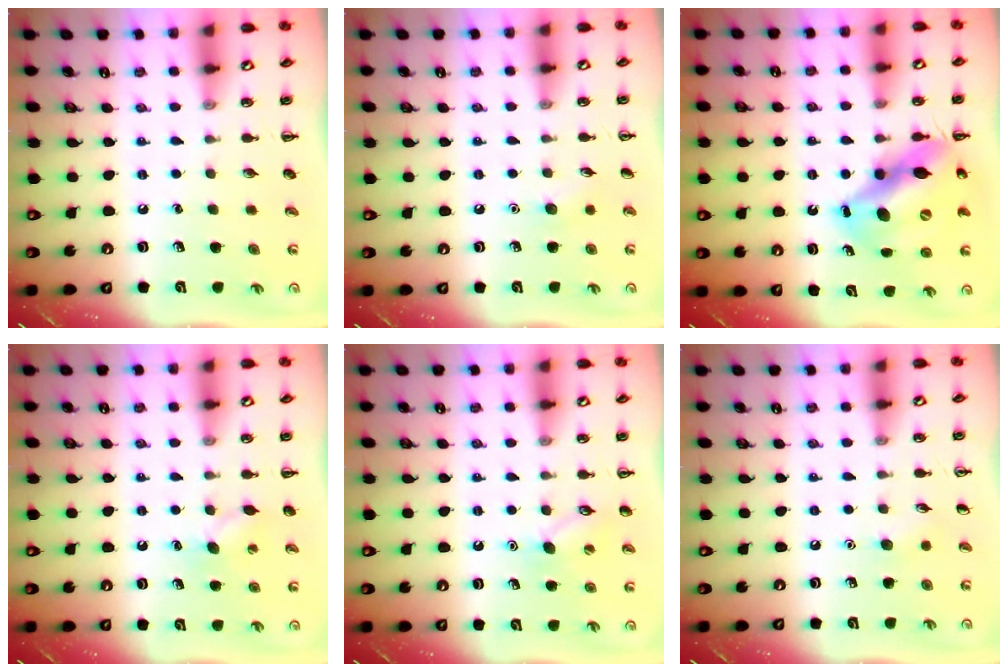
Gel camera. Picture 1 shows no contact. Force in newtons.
{"total": 5.1, "press": 4.9, "slide": 1.4}
{"total": 14.5, "press": 14.0, "slide": 4.0}
{"total": 6.5, "press": 6.3, "slide": 1.6}
{"total": 8.0, "press": 7.9, "slide": 1.6}
{"total": 4.6, "press": 4.4, "slide": 1.3}